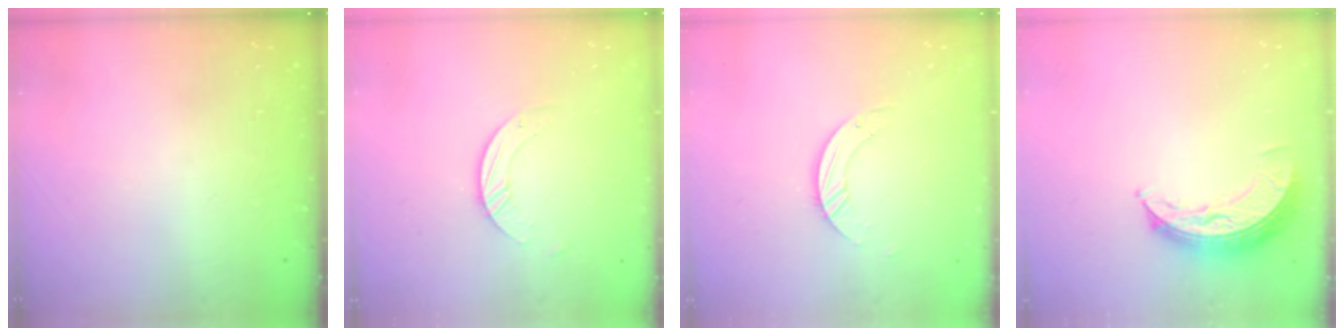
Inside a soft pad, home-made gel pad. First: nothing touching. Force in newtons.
{"total": 3.1, "press": 3.1, "slide": 0.2}
{"total": 3.8, "press": 3.8, "slide": 0.2}
{"total": 8.3, "press": 8.3, "slide": 0.6}